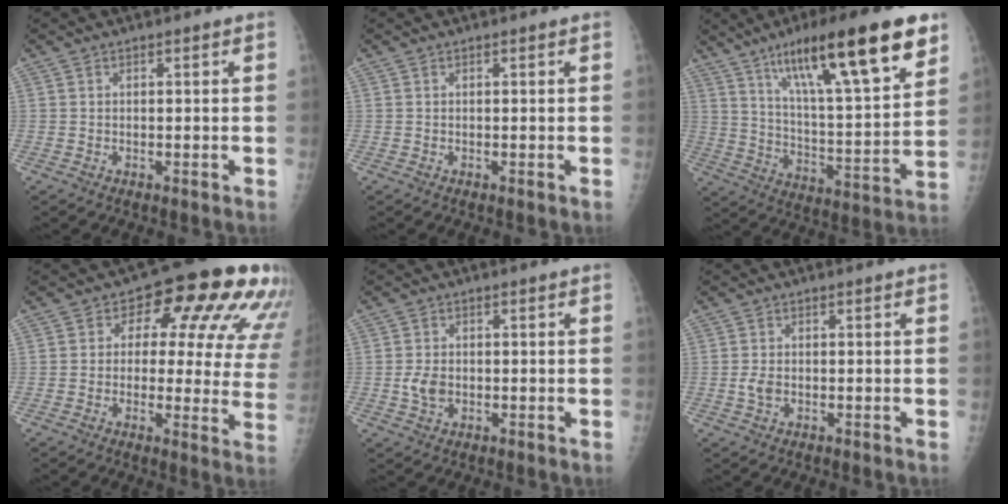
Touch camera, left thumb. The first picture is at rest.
{"total": 0.0}
{"total": 25.3, "force": [14.4, 5.4, 20.1], "torque": [-0.299, -0.037, 0.236]}
{"total": 18.4, "force": [6.8, 9.3, 14.4], "torque": [-0.131, 0.001, 0.072]}
{"total": 3.4, "force": [-0.6, 2.5, 2.2], "torque": [-0.038, 0.001, -0.011]}
{"total": 2.0, "force": [-0.5, 1.3, 1.4], "torque": [-0.027, 0.001, -0.011]}